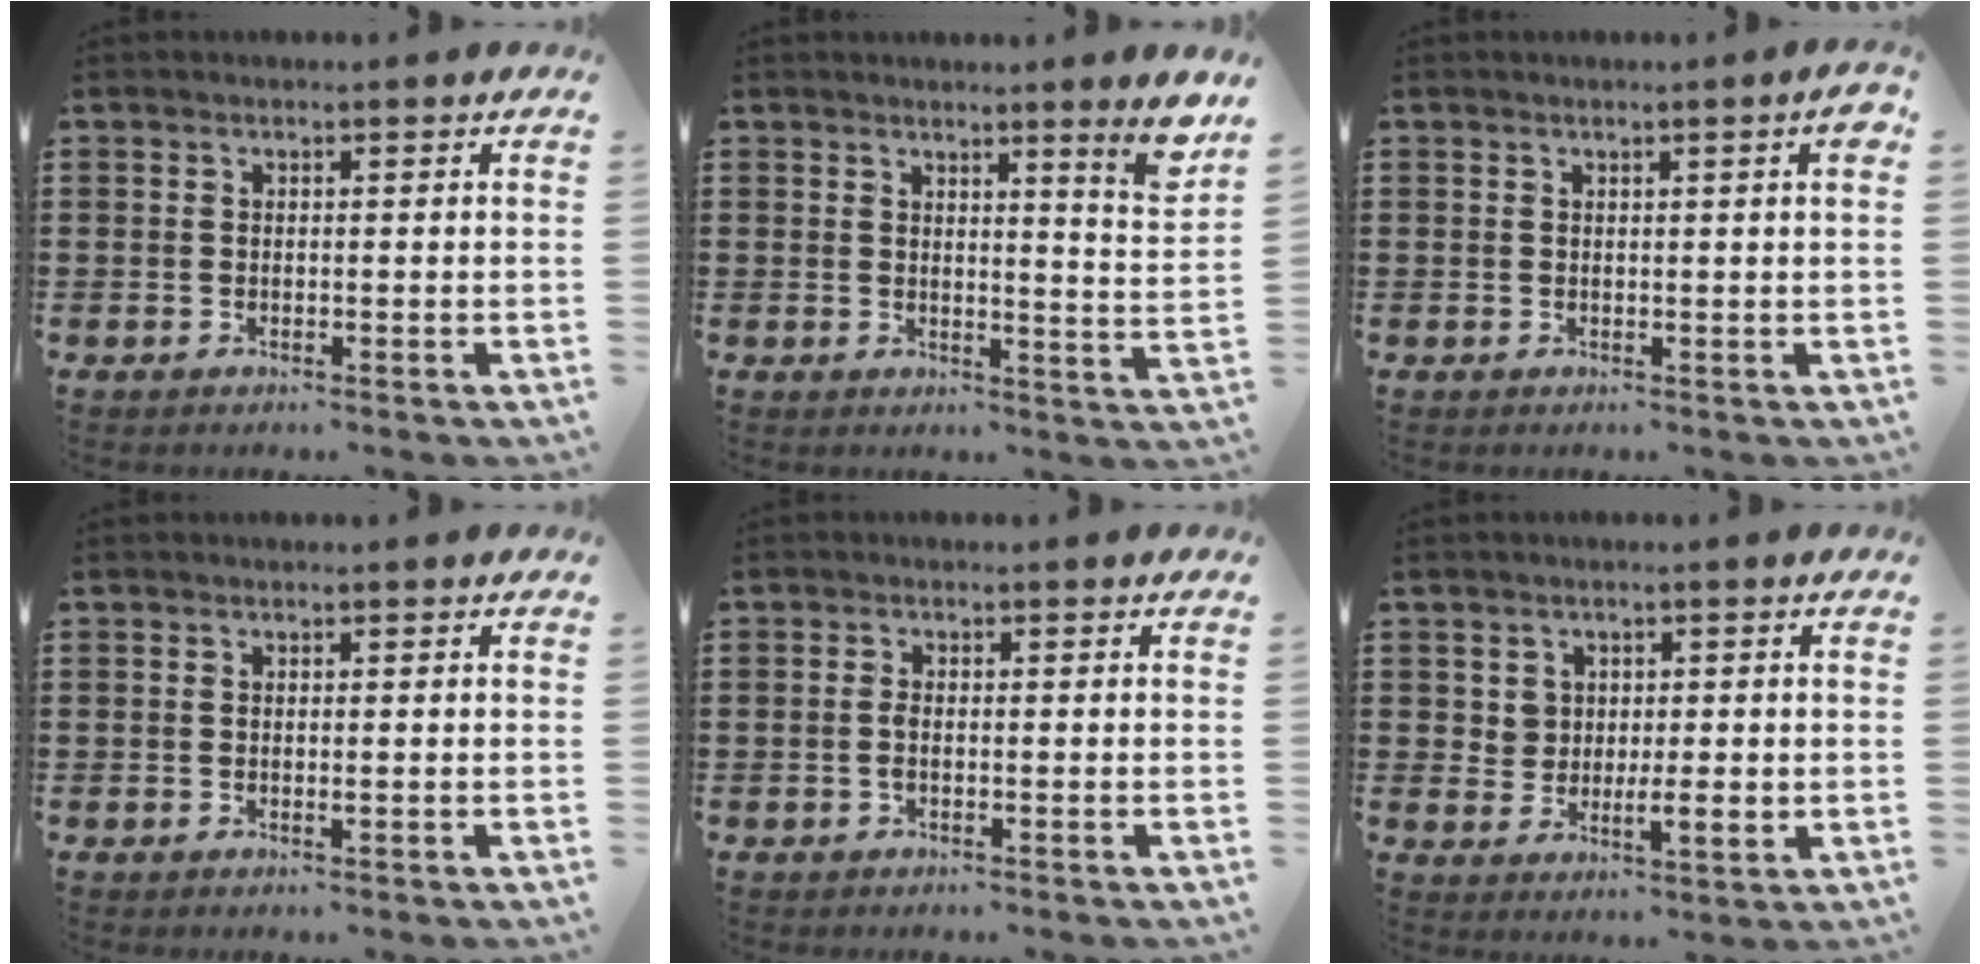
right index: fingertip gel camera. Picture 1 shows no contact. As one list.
[{"total": 5.4, "force": [4.1, -0.9, 3.4], "torque": [-0.046, -0.030, 0.062]}, {"total": 1.9, "force": [0.8, -0.1, 1.7], "torque": [-0.025, -0.002, 0.011]}, {"total": 0.5, "force": [0.0, 0.0, 0.5], "torque": [-0.010, -0.004, 0.000]}, {"total": 1.3, "force": [-0.4, 0.3, 1.2], "torque": [-0.032, -0.005, -0.010]}, {"total": 3.4, "force": [0.5, 2.4, 2.3], "torque": [-0.044, 0.004, 0.007]}]